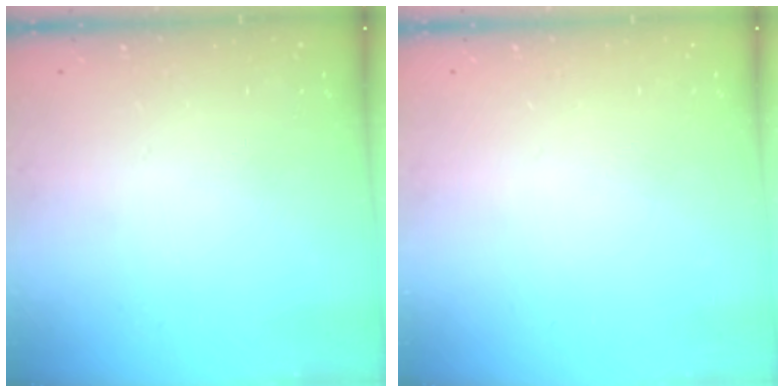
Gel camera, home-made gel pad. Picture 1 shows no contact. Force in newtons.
{"total": 0.0}